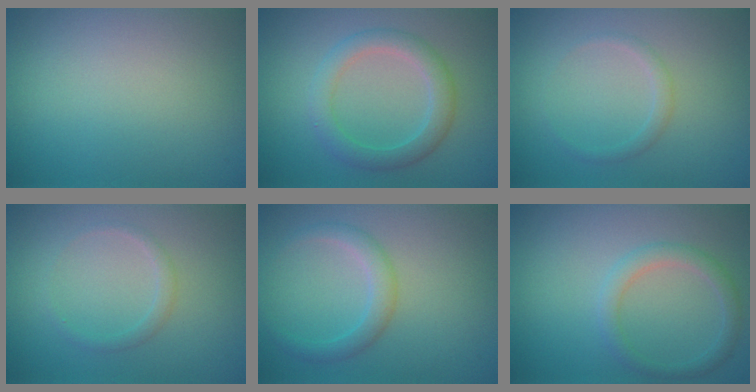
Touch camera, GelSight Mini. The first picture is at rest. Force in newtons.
{"total": 3.1, "press": 3.1, "slide": 0.1}
{"total": 1.0, "press": 1.0, "slide": 0.1}
{"total": 1.1, "press": 1.1, "slide": 0.0}
{"total": 2.1, "press": 2.1, "slide": 0.1}
{"total": 2.0, "press": 2.0, "slide": 0.1}